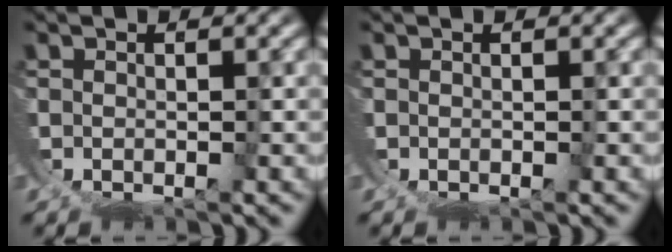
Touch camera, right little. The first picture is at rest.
{"total": 0.0}